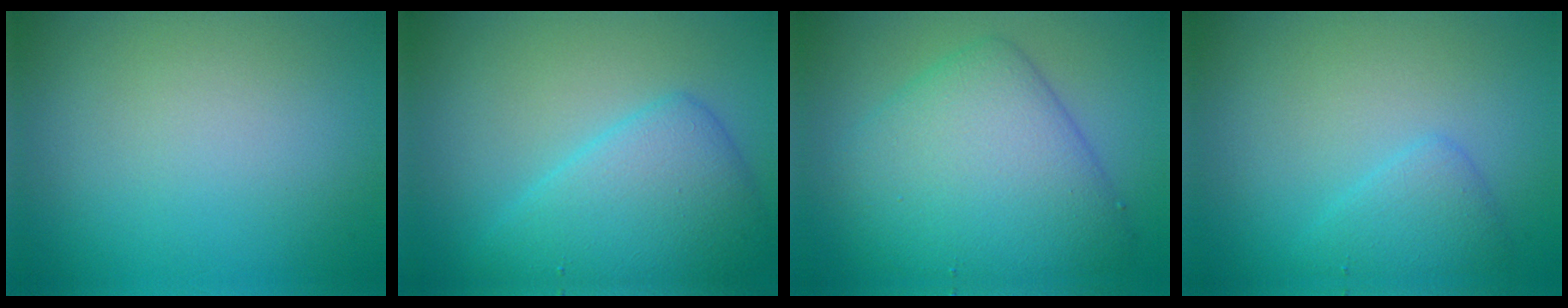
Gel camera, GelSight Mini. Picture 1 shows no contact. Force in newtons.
{"total": 5.4, "press": 5.4, "slide": 0.2}
{"total": 7.6, "press": 7.6, "slide": 0.0}
{"total": 2.0, "press": 2.0, "slide": 0.1}